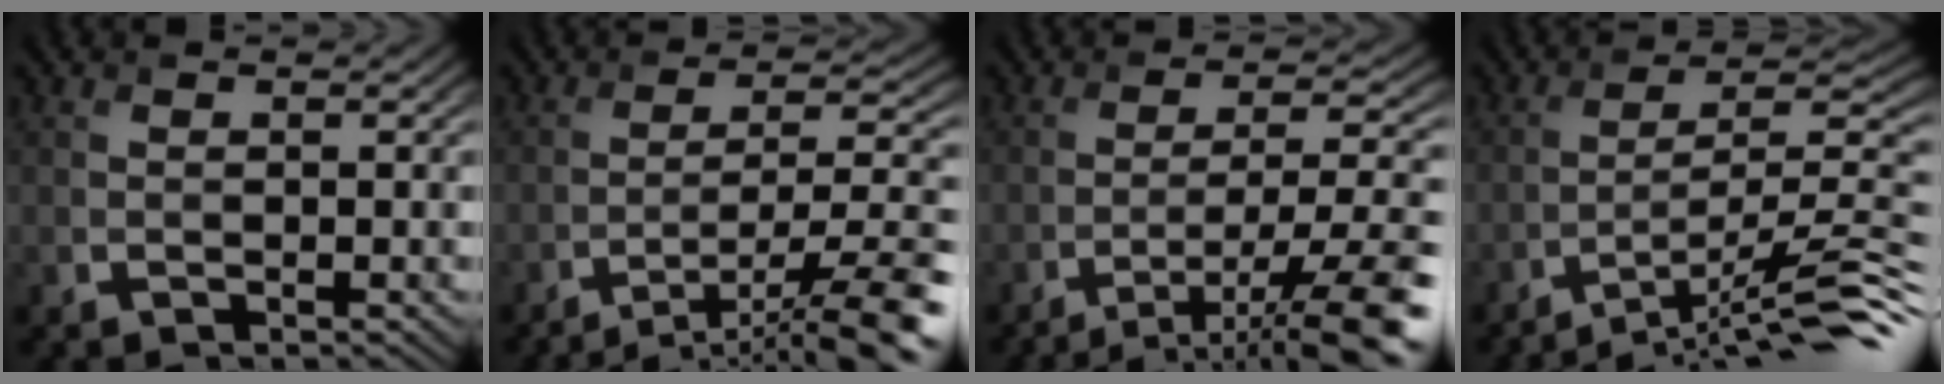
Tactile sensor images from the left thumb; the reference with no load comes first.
{"total": 13.0, "force": [-9.2, 2.9, 8.8], "torque": [-0.139, 0.001, -0.132]}
{"total": 12.1, "force": [-7.4, 2.9, 9.0], "torque": [-0.145, 0.001, -0.106]}
{"total": 12.6, "force": [-8.3, 2.4, 9.1], "torque": [-0.144, 0.010, -0.132]}